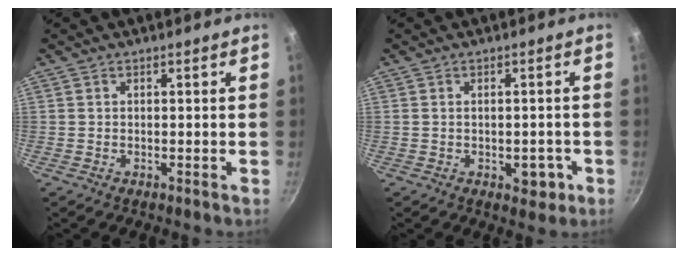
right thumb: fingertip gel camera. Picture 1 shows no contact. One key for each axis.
{"total": 4.2, "fx": -1.4, "fy": 2.5, "fz": 3.1, "tx": -0.024, "ty": 0.009, "tz": -0.014}